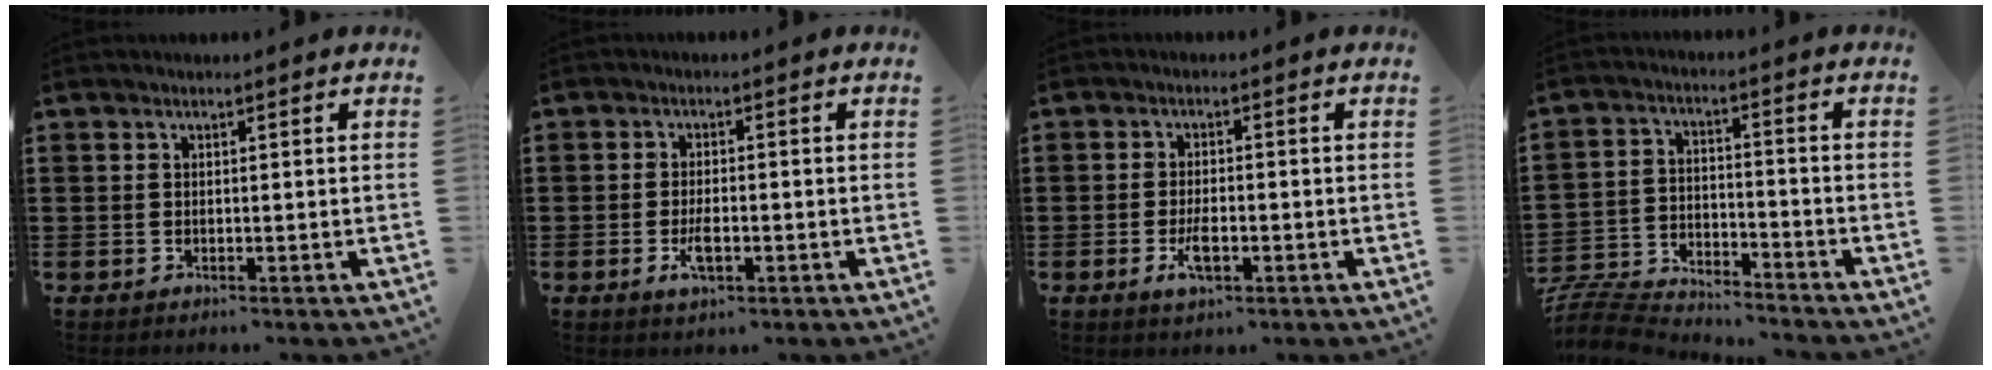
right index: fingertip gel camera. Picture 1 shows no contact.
{"total": 3.3, "force": [-1.1, 1.2, 2.8], "torque": [-0.055, 0.000, -0.021]}
{"total": 3.7, "force": [-1.3, 1.4, 3.1], "torque": [-0.066, -0.001, -0.028]}
{"total": 7.7, "force": [-7.5, 1.1, 1.1], "torque": [-0.034, 0.011, -0.153]}